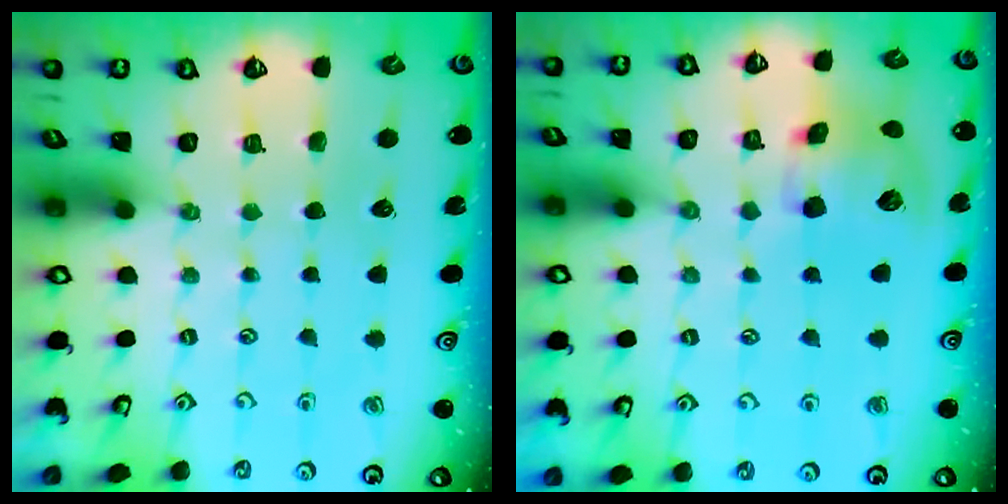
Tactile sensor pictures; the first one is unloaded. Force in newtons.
{"total": 11.3, "press": 11.1, "slide": 1.8}